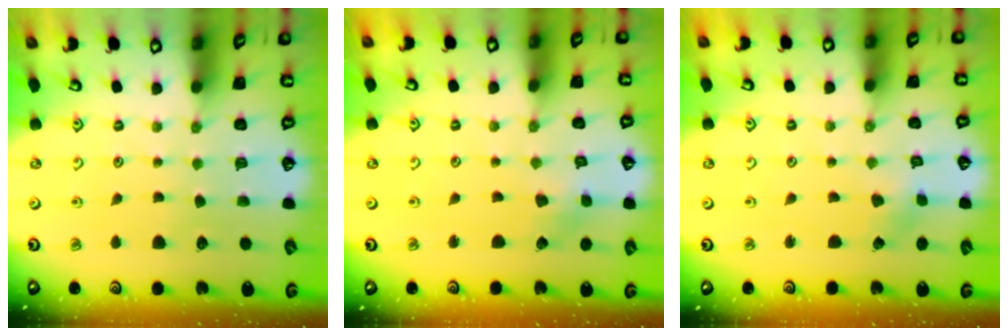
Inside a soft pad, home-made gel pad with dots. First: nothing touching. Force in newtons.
{"total": 2.9, "press": 2.9, "slide": 0.6}
{"total": 1.8, "press": 1.8, "slide": 0.2}